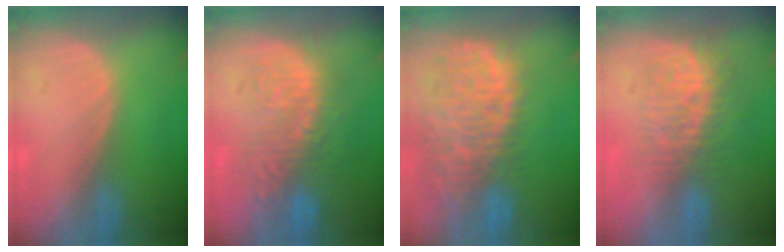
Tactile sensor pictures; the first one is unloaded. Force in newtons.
{"total": 10.7, "press": 9.4, "slide": 5.3}
{"total": 13.7, "press": 11.1, "slide": 7.9}
{"total": 8.6, "press": 7.4, "slide": 4.3}